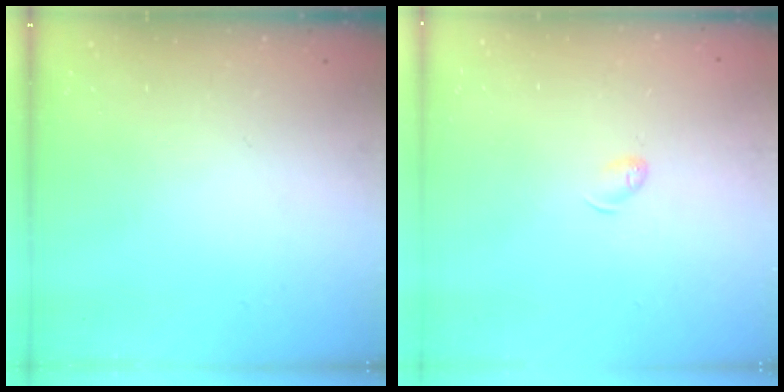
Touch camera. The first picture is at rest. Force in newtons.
{"total": 3.7, "press": 3.6, "slide": 0.7}